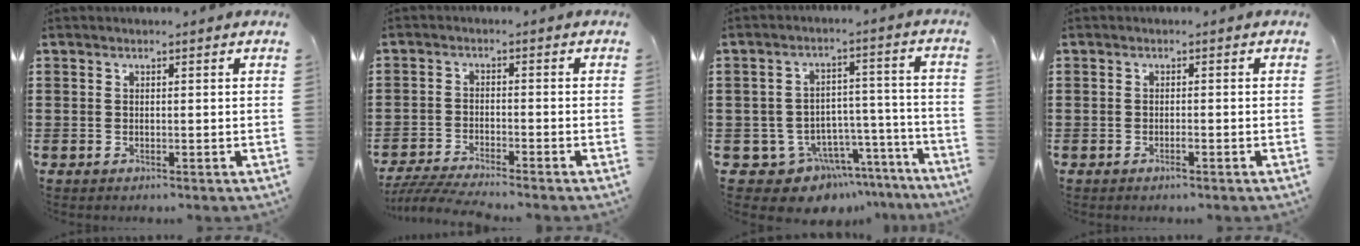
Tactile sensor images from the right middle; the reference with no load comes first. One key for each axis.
{"total": 3.9, "fx": -3.6, "fy": -0.1, "fz": 1.3, "tx": -0.037, "ty": -0.012, "tz": -0.075}
{"total": 8.4, "fx": -7.1, "fy": 4.0, "fz": 1.8, "tx": -0.030, "ty": 0.037, "tz": -0.128}
{"total": 0.9, "fx": -0.6, "fy": 0.1, "fz": 0.7, "tx": -0.014, "ty": -0.003, "tz": -0.010}